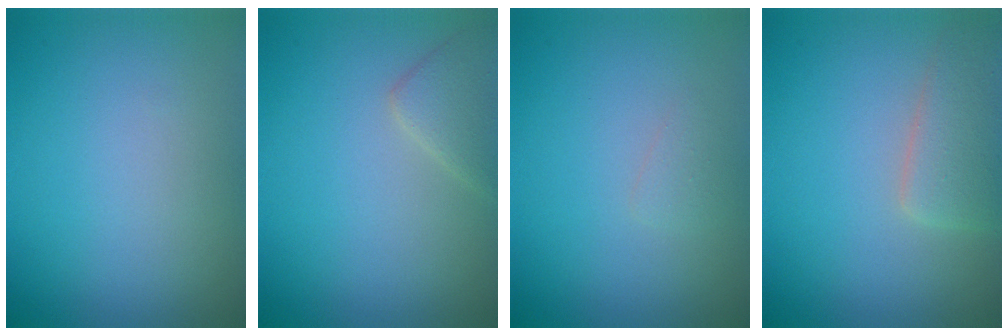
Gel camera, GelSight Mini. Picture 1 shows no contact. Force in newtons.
{"total": 2.2, "press": 2.2, "slide": 0.2}
{"total": 0.7, "press": 0.7, "slide": 0.0}
{"total": 3.2, "press": 3.2, "slide": 0.1}